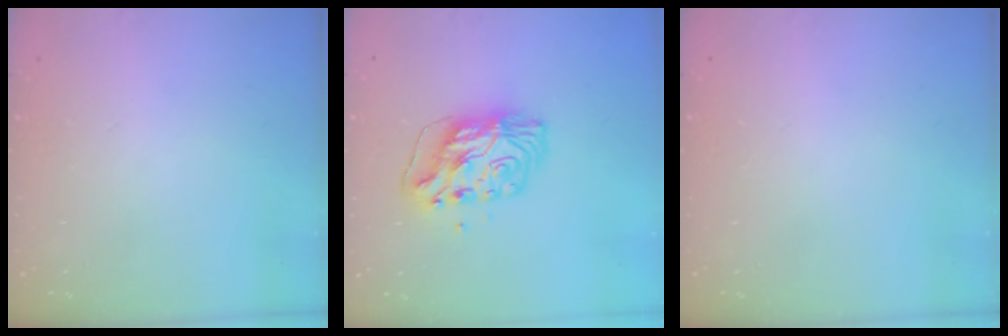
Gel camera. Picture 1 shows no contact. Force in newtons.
{"total": 11.3, "press": 11.3, "slide": 1.1}
{"total": 0.0}